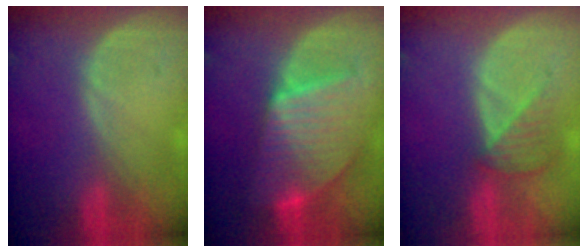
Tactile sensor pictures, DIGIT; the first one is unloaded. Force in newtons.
{"total": 9.8, "press": 9.7, "slide": 0.7}
{"total": 3.8, "press": 3.5, "slide": 1.4}